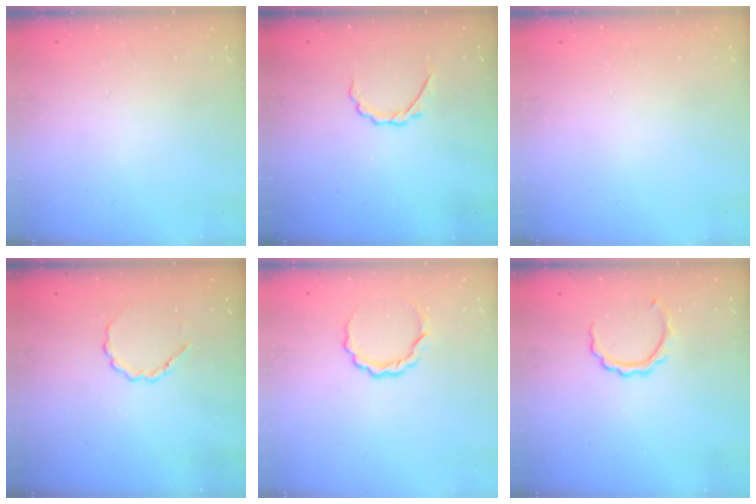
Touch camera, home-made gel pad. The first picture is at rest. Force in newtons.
{"total": 2.8, "press": 2.6, "slide": 0.8}
{"total": 0.0}
{"total": 3.3, "press": 3.1, "slide": 1.2}
{"total": 5.3, "press": 5.2, "slide": 0.2}
{"total": 4.8, "press": 4.8, "slide": 0.2}